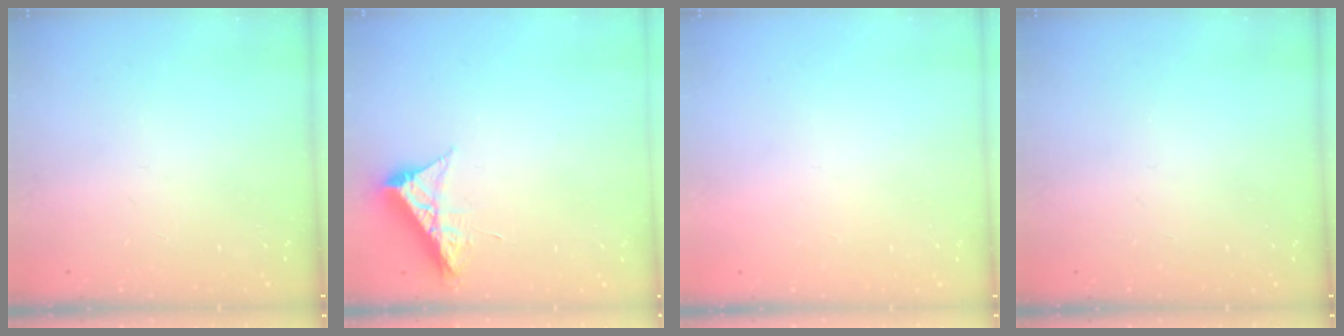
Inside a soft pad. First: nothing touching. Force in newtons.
{"total": 8.4, "press": 8.4, "slide": 0.4}
{"total": 1.5, "press": 1.5, "slide": 0.1}
{"total": 0.0}